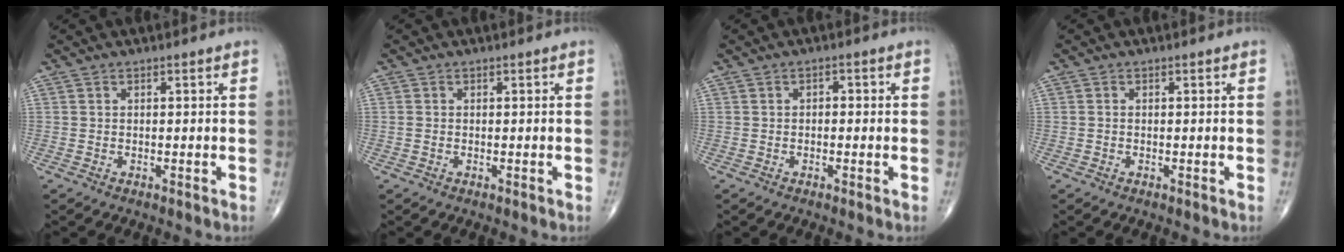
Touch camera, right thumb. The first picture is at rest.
{"total": 0.7, "force": [-0.1, 0.5, 0.5], "torque": [-0.015, 0.001, -0.002]}
{"total": 1.2, "force": [-0.1, 0.8, 0.9], "torque": [-0.006, 0.005, -0.006]}
{"total": 0.0}